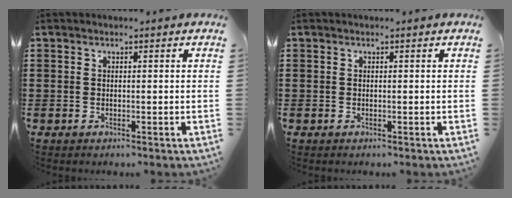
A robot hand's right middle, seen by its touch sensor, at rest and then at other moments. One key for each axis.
{"total": 0.0}